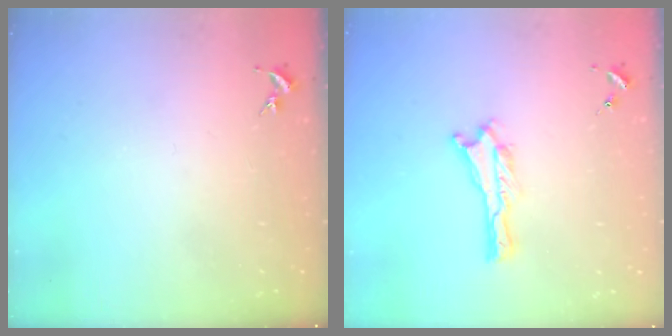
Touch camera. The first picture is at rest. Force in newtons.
{"total": 0.0}